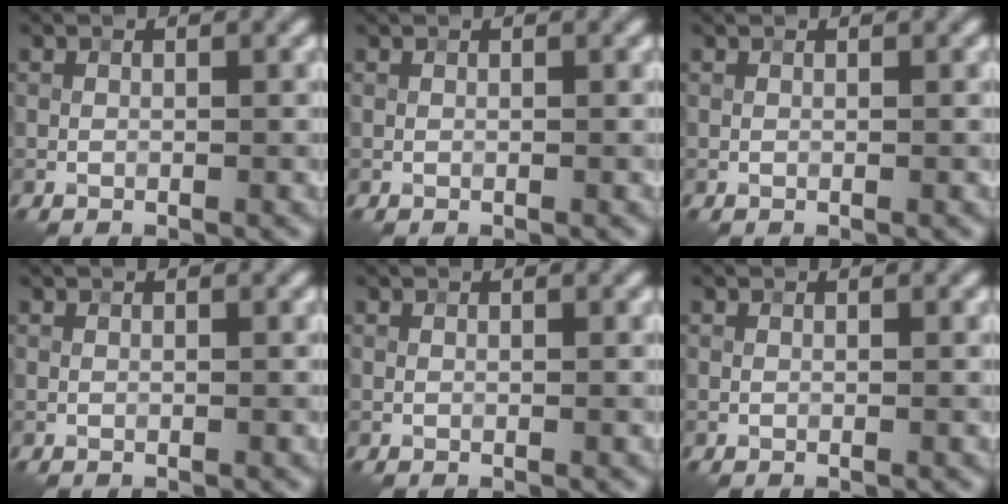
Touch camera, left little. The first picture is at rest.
{"total": 0.0}
{"total": 0.0}
{"total": 0.0}
{"total": 0.0}
{"total": 0.0}